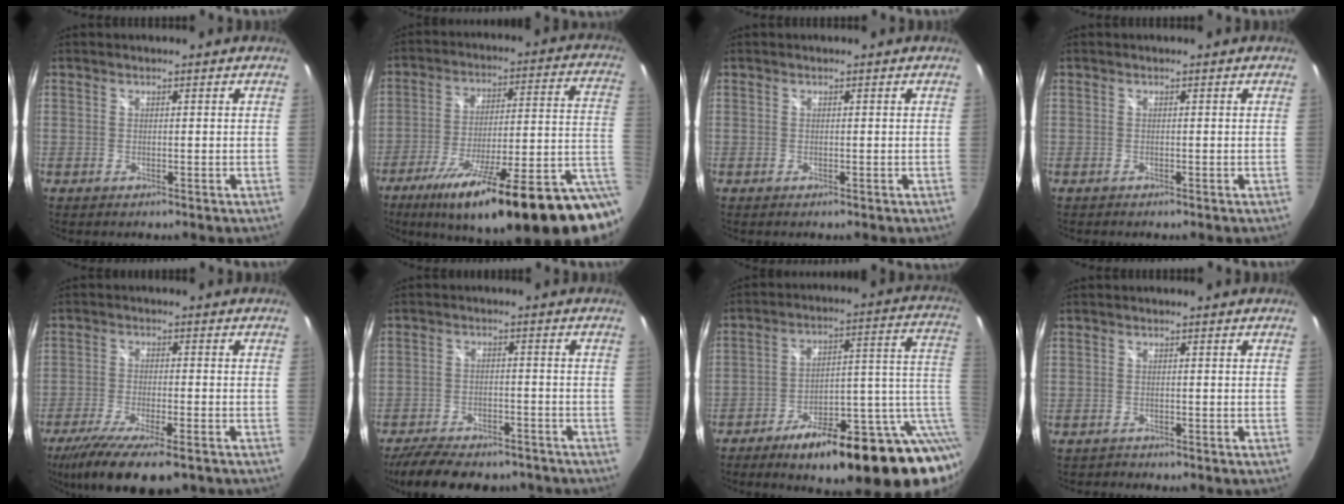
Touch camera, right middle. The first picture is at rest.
{"total": 27.4, "force": [-14.2, 4.1, 23.1], "torque": [-0.306, -0.037, -0.203]}
{"total": 0.0}
{"total": 0.0}
{"total": 14.4, "force": [-10.5, 3.2, 9.3], "torque": [-0.191, -0.055, -0.177]}
{"total": 15.4, "force": [-12.5, 5.6, 7.2], "torque": [-0.153, -0.024, -0.181]}
{"total": 24.5, "force": [-10.5, 7.6, 20.8], "torque": [-0.253, 0.019, -0.143]}
{"total": 1.1, "force": [-1.0, 0.5, -0.2], "torque": [-0.001, 0.000, -0.018]}